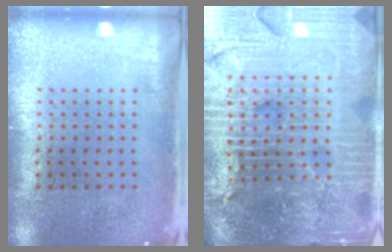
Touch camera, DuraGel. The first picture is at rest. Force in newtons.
{"total": 6.5, "press": 5.7, "slide": 3.1}